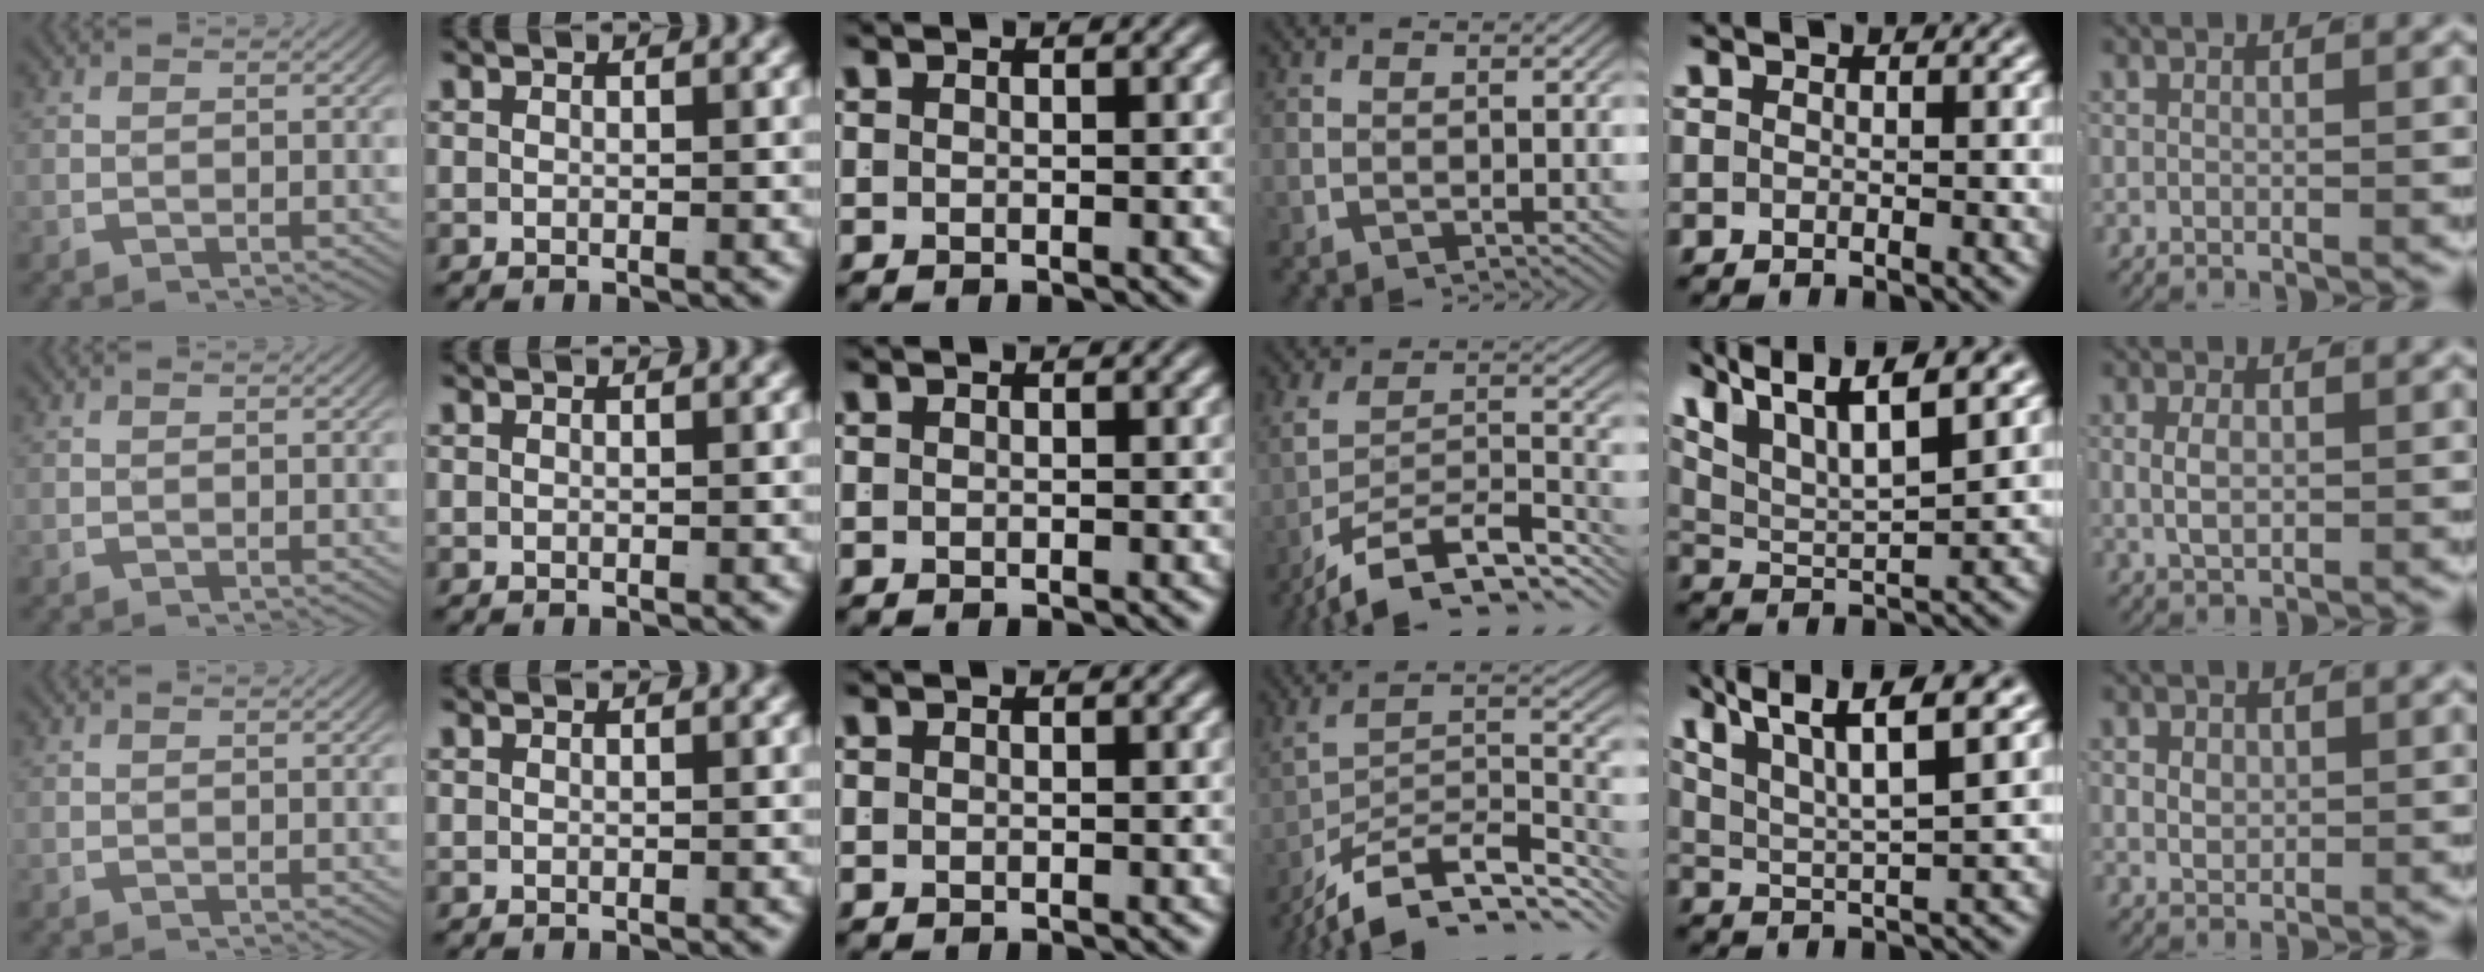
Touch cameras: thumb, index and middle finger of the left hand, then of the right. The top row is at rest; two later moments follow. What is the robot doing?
{"motion": "lift_and_place", "object": "jacket"}